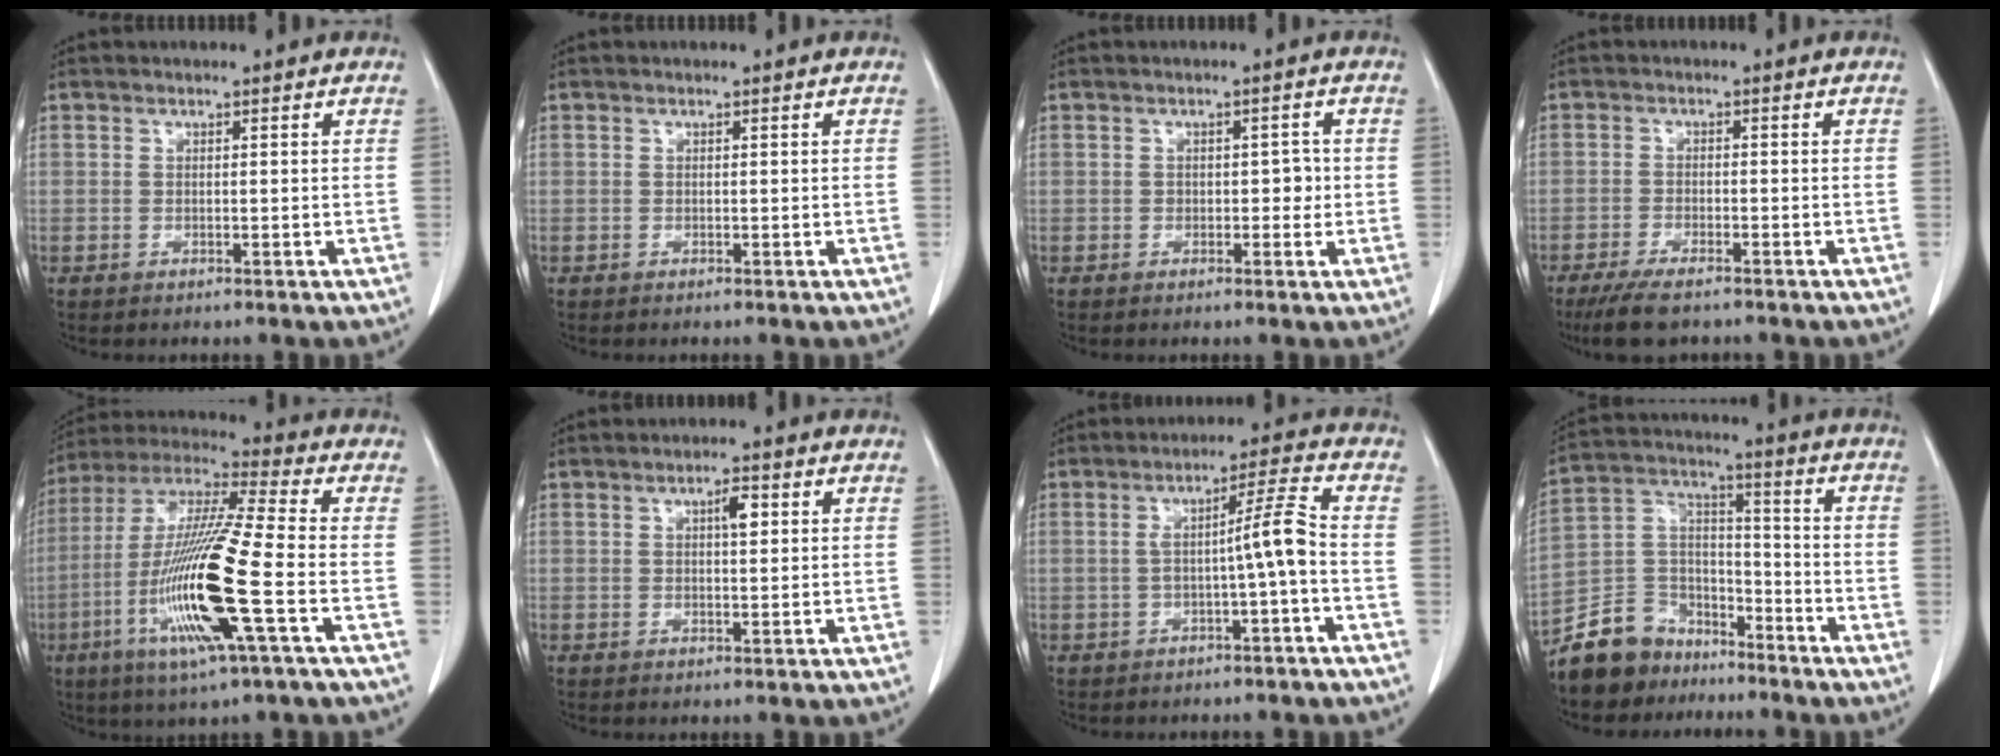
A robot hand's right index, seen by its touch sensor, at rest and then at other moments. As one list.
[{"total": 0.0}, {"total": 2.1, "force": [-0.3, 1.4, 1.6], "torque": [-0.013, 0.009, -0.005]}, {"total": 6.2, "force": [-4.9, 1.4, 3.6], "torque": [-0.065, -0.014, -0.084]}, {"total": 18.5, "force": [-5.5, 0.2, 17.6], "torque": [-0.367, -0.021, -0.111]}, {"total": 2.5, "force": [0.8, 0.7, 2.3], "torque": [-0.038, 0.001, 0.012]}, {"total": 5.6, "force": [-1.3, -0.6, 5.4], "torque": [-0.087, 0.020, -0.017]}, {"total": 11.1, "force": [-8.6, 6.7, 1.6], "torque": [-0.042, 0.048, -0.159]}]